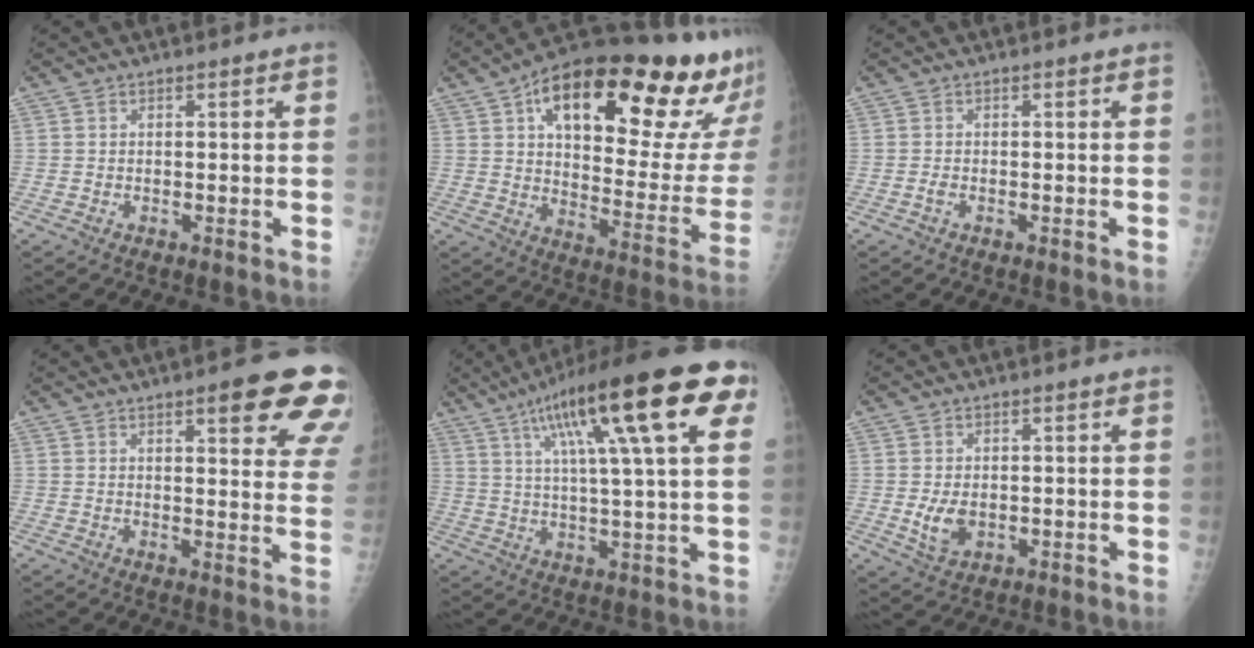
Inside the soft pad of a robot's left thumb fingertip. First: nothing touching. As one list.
[{"total": 32.2, "force": [18.4, 11.6, 23.7], "torque": [-0.303, -0.035, 0.263]}, {"total": 0.8, "force": [-0.3, 0.4, 0.6], "torque": [-0.014, -0.001, -0.006]}, {"total": 14.7, "force": [8.5, 3.8, 11.3], "torque": [-0.108, -0.037, 0.096]}, {"total": 24.9, "force": [10.7, 5.3, 21.8], "torque": [-0.334, 0.012, 0.159]}, {"total": 4.6, "force": [-0.4, 3.1, 3.4], "torque": [-0.054, -0.008, 0.003]}]